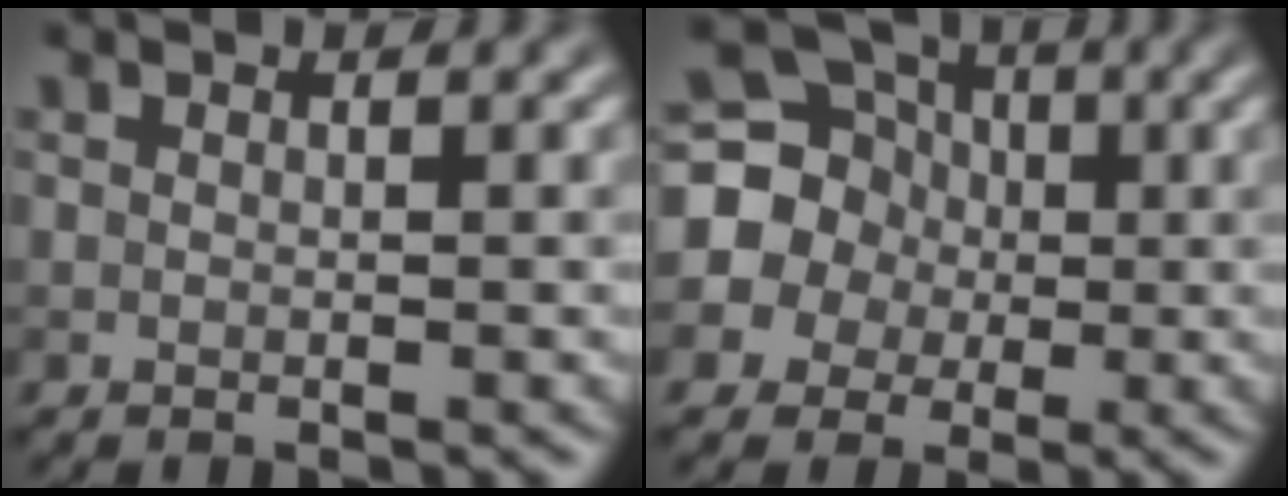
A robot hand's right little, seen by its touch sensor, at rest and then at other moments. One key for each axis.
{"total": 8.6, "fx": 0.3, "fy": 8.1, "fz": 2.7, "tx": -0.079, "ty": 0.029, "tz": -0.028}